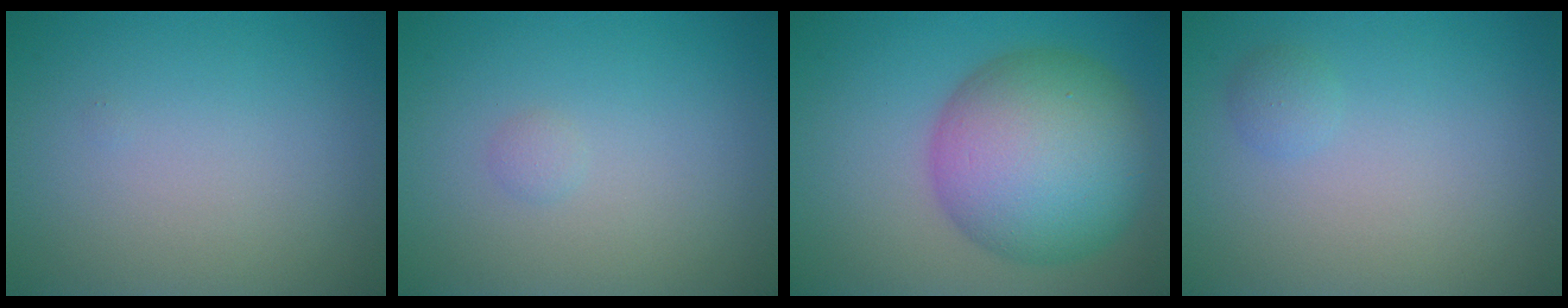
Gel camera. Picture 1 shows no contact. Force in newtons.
{"total": 0.5, "press": 0.5, "slide": 0.0}
{"total": 11.6, "press": 11.6, "slide": 0.3}
{"total": 0.9, "press": 0.9, "slide": 0.0}